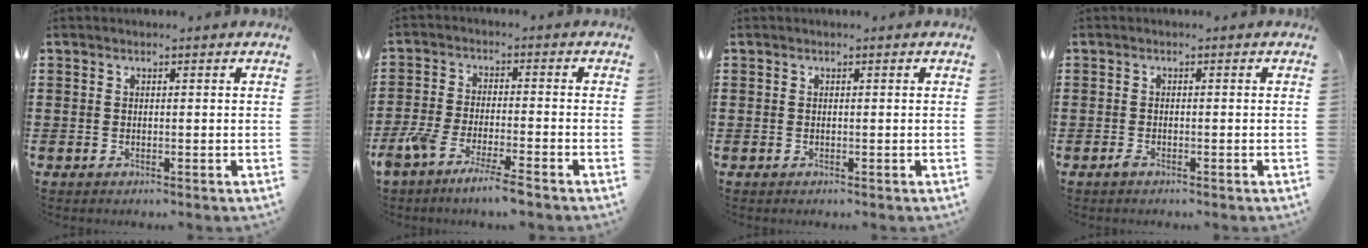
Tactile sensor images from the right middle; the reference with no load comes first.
{"total": 5.8, "force": [-4.8, 0.1, 3.2], "torque": [-0.073, -0.014, -0.092]}
{"total": 0.0}
{"total": 0.7, "force": [-0.5, 0.2, 0.4], "torque": [-0.011, -0.004, -0.008]}